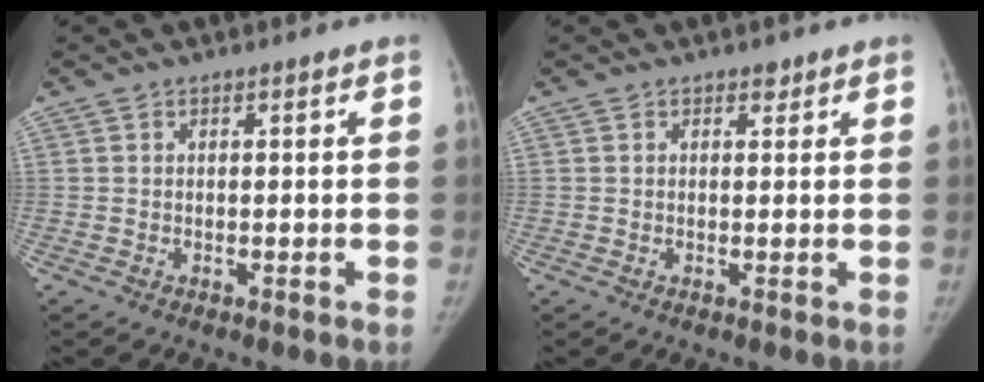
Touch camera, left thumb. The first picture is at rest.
{"total": 1.0, "force": [0.8, 0.6, 0.3], "torque": [0.001, -0.005, 0.009]}